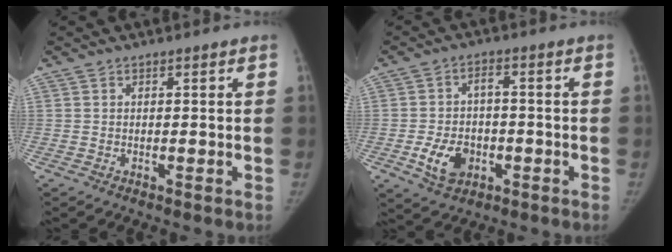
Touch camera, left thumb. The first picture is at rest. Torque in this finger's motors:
{"motor_torque": [-0.09, 0.01, -0.11, 0.15, 0.07]}